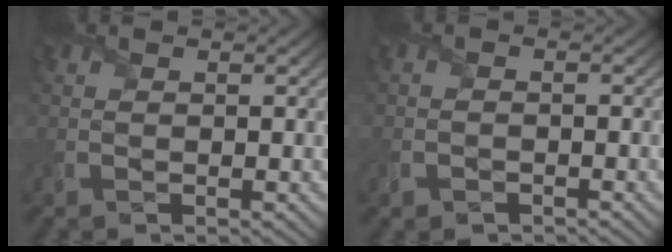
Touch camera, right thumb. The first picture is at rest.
{"total": 1.6, "force": [-1.4, 0.8, 0.2], "torque": [-0.006, -0.004, -0.030]}